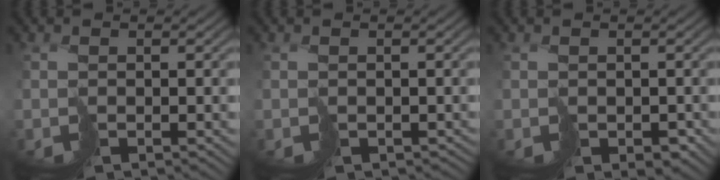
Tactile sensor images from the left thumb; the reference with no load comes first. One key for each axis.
{"total": 0.8, "fx": -0.4, "fy": 0.6, "fz": 0.2, "tx": 0.002, "ty": -0.005, "tz": -0.006}
{"total": 1.9, "fx": -0.5, "fy": 1.5, "fz": 1.1, "tx": -0.013, "ty": -0.005, "tz": -0.002}